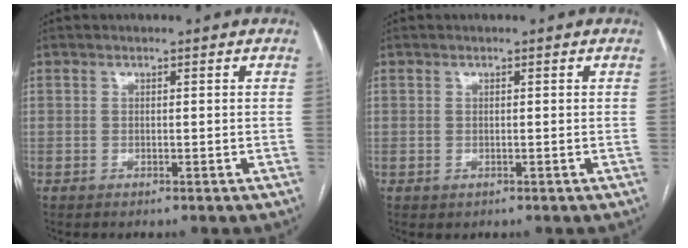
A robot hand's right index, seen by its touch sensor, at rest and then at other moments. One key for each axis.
{"total": 0.0}